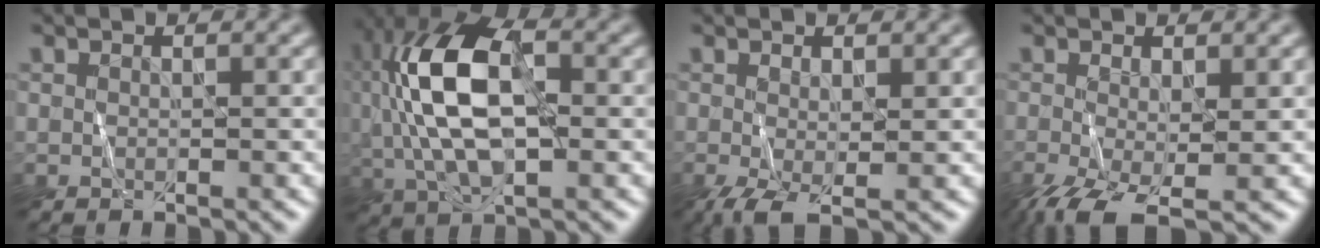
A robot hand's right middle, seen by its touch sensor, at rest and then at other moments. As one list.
[{"total": 11.1, "force": [0.6, 5.4, 9.7], "torque": [-0.208, 0.019, 0.009]}, {"total": 2.6, "force": [-1.0, 0.6, 2.3], "torque": [-0.057, -0.007, -0.018]}, {"total": 5.6, "force": [-3.0, 1.8, 4.4], "torque": [-0.106, -0.017, -0.056]}]